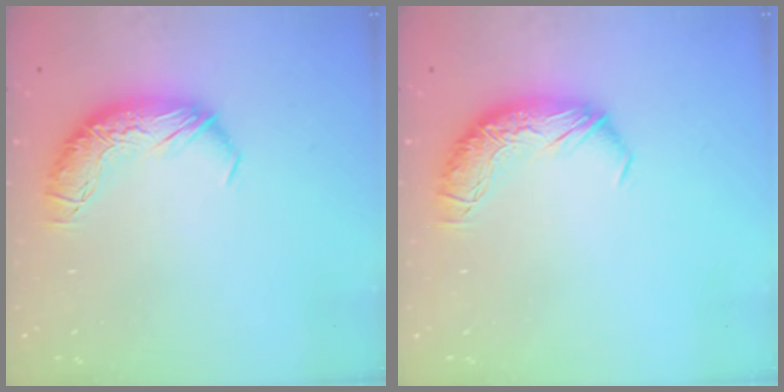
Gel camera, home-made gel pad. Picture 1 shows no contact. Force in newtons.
{"total": 0.0}